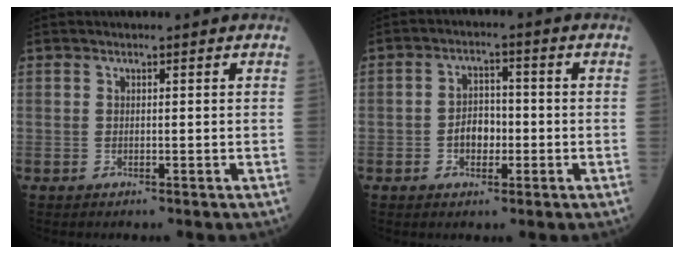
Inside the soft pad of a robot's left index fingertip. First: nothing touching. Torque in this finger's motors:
{"motor_torque": [0.23, 0.04, 0.09, 0.02]}